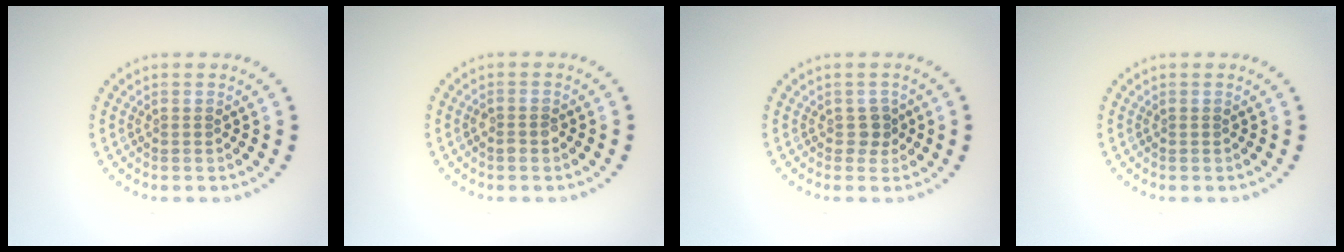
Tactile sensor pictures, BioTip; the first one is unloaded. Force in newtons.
{"total": 1.0, "press": 1.0, "slide": 0.2}
{"total": 1.2, "press": 0.9, "slide": 0.7}
{"total": 0.0}